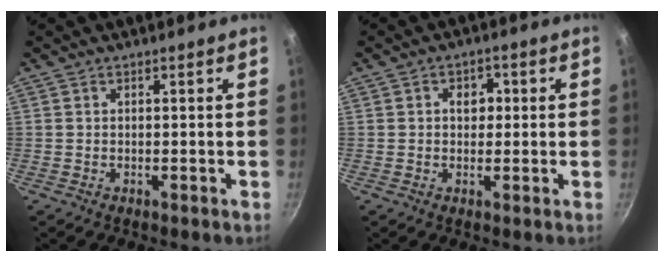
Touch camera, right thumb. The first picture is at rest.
{"total": 3.5, "force": [0.5, 2.8, 2.0], "torque": [-0.008, 0.003, 0.005]}